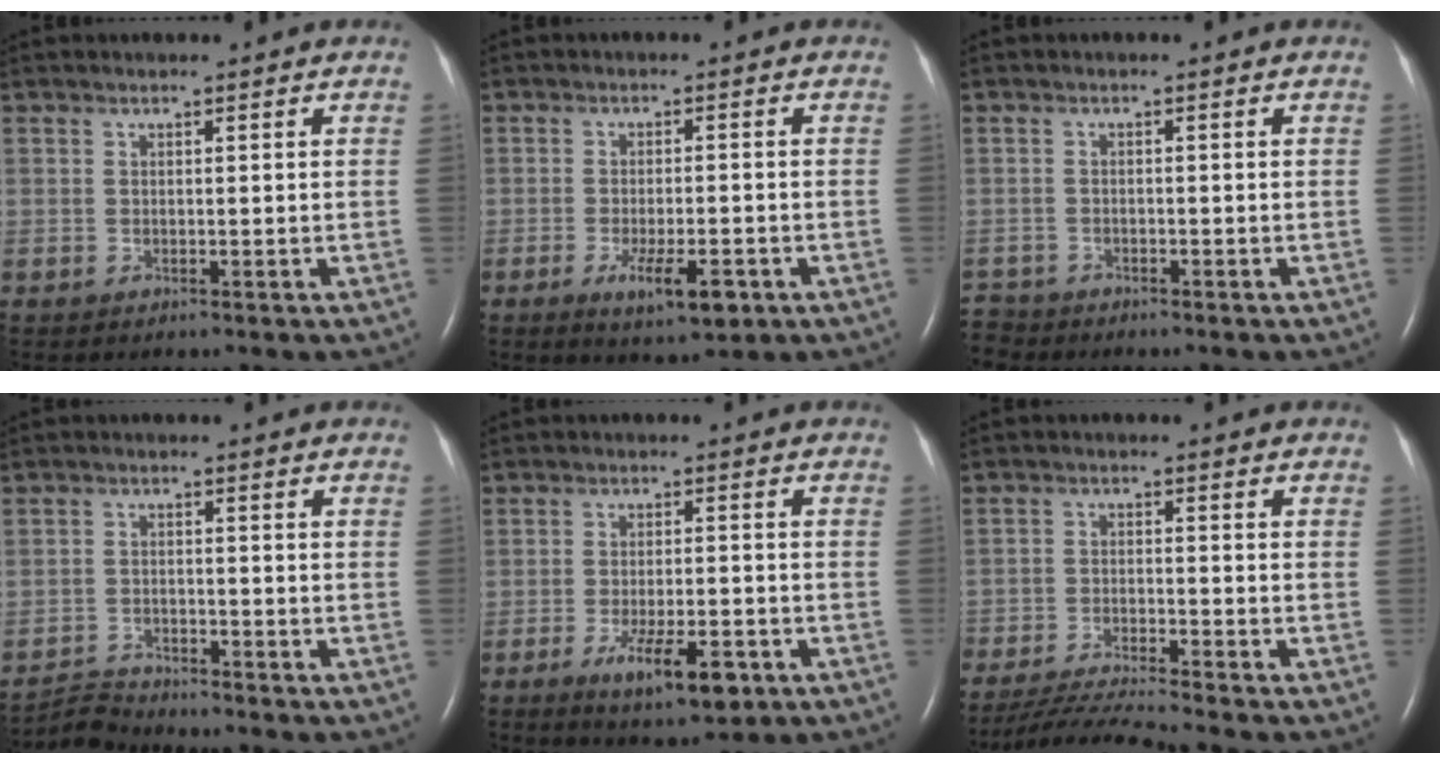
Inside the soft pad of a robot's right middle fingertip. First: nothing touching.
{"total": 6.4, "force": [-3.0, 1.7, 5.3], "torque": [-0.093, -0.009, -0.041]}
{"total": 2.8, "force": [-2.7, 0.6, -0.6], "torque": [0.011, -0.009, -0.051]}
{"total": 3.9, "force": [-3.7, -0.5, -1.0], "torque": [0.017, -0.015, -0.068]}
{"total": 8.1, "force": [-4.1, 2.2, 6.6], "torque": [-0.114, -0.012, -0.059]}
{"total": 9.3, "force": [-8.8, -1.7, 2.7], "torque": [-0.041, -0.019, -0.159]}